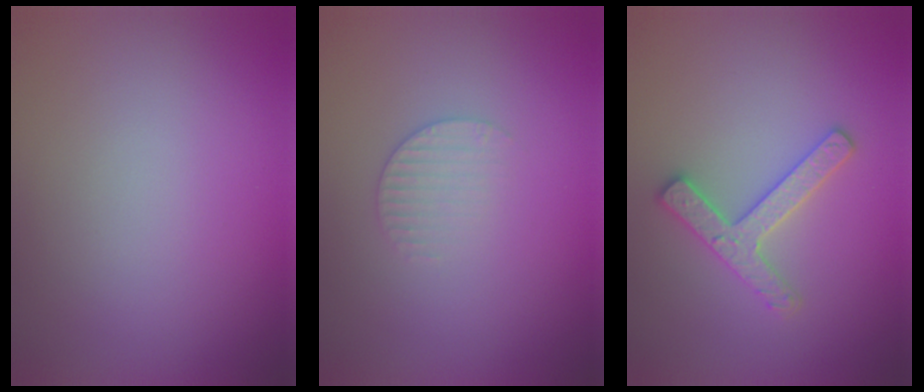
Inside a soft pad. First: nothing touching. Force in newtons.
{"total": 1.5, "press": 1.5, "slide": 0.4}
{"total": 2.7, "press": 2.6, "slide": 0.5}